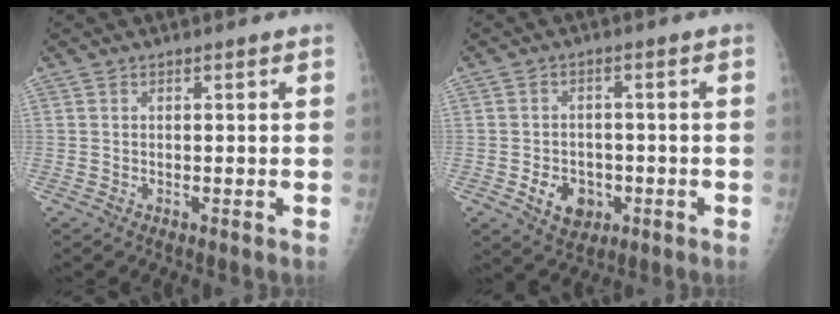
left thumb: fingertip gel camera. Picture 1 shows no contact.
{"total": 6.4, "force": [-2.1, 5.0, 3.4], "torque": [-0.033, 0.009, -0.026]}